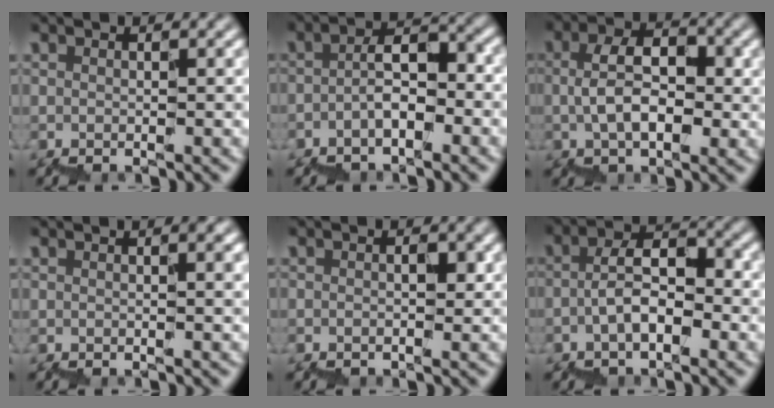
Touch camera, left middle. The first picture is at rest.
{"total": 2.8, "force": [-1.6, 1.0, 2.0], "torque": [-0.047, 0.019, -0.036]}
{"total": 3.8, "force": [0.1, 2.2, 3.1], "torque": [-0.065, 0.015, 0.002]}
{"total": 2.3, "force": [0.6, 0.8, 2.1], "torque": [-0.017, 0.012, 0.006]}
{"total": 0.7, "force": [0.0, 0.5, 0.5], "torque": [-0.013, 0.005, -0.002]}
{"total": 3.2, "force": [-1.1, 1.5, 2.7], "torque": [-0.057, 0.024, -0.027]}